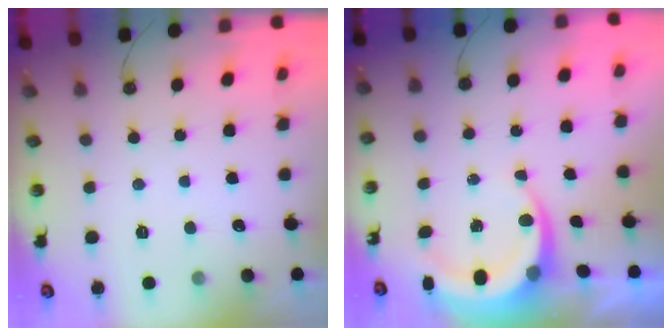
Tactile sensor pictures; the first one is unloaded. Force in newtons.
{"total": 7.2, "press": 7.0, "slide": 1.8}